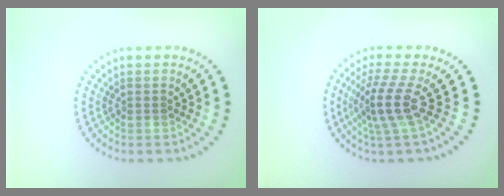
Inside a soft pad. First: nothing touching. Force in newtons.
{"total": 3.7, "press": 2.6, "slide": 2.6}